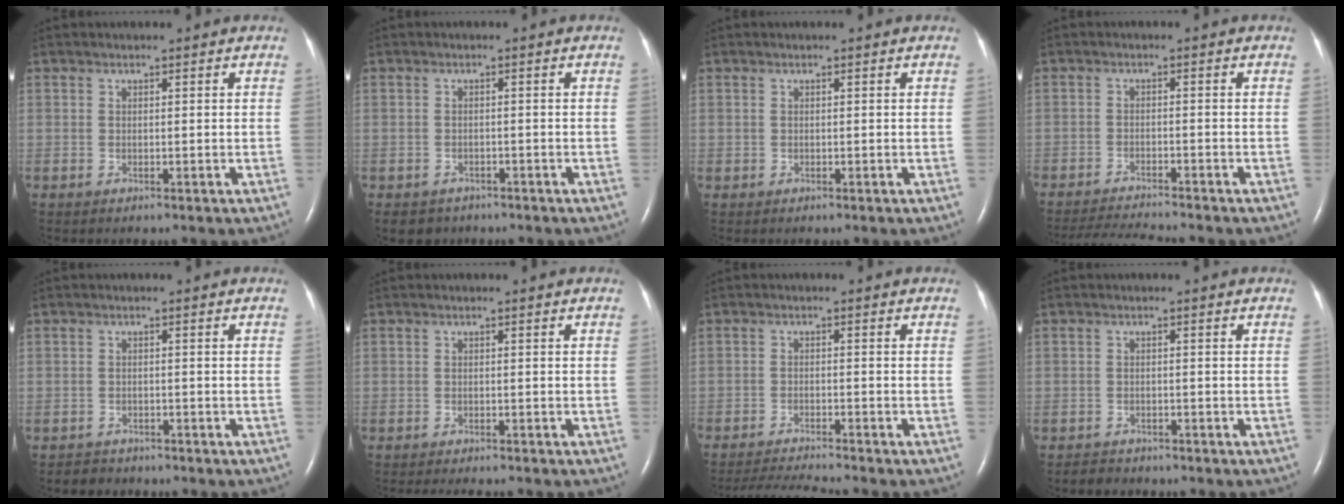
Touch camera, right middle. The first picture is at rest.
{"total": 3.1, "force": [-2.3, 2.1, 0.2], "torque": [-0.010, 0.003, -0.034]}
{"total": 0.0}
{"total": 7.2, "force": [-6.9, -0.5, 2.1], "torque": [-0.034, -0.018, -0.115]}
{"total": 2.2, "force": [-1.9, 1.1, -0.3], "torque": [-0.006, 0.000, -0.030]}
{"total": 5.2, "force": [-4.5, 1.0, 2.3], "torque": [-0.029, -0.008, -0.062]}
{"total": 6.8, "force": [-6.5, -1.0, 1.9], "torque": [-0.030, -0.018, -0.111]}
{"total": 2.2, "force": [-2.0, 1.0, 0.0], "torque": [-0.011, -0.002, -0.032]}